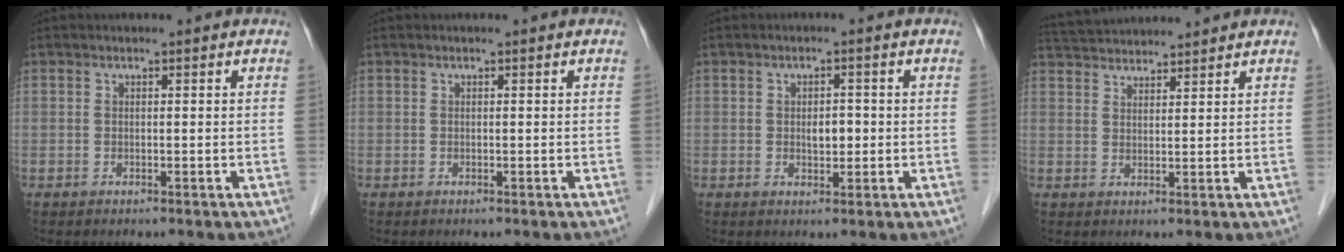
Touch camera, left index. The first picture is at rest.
{"total": 0.0}
{"total": 2.5, "force": [-0.3, 1.4, 2.0], "torque": [-0.033, -0.001, -0.002]}
{"total": 8.2, "force": [8.0, 0.6, 1.9], "torque": [-0.042, 0.038, 0.131]}